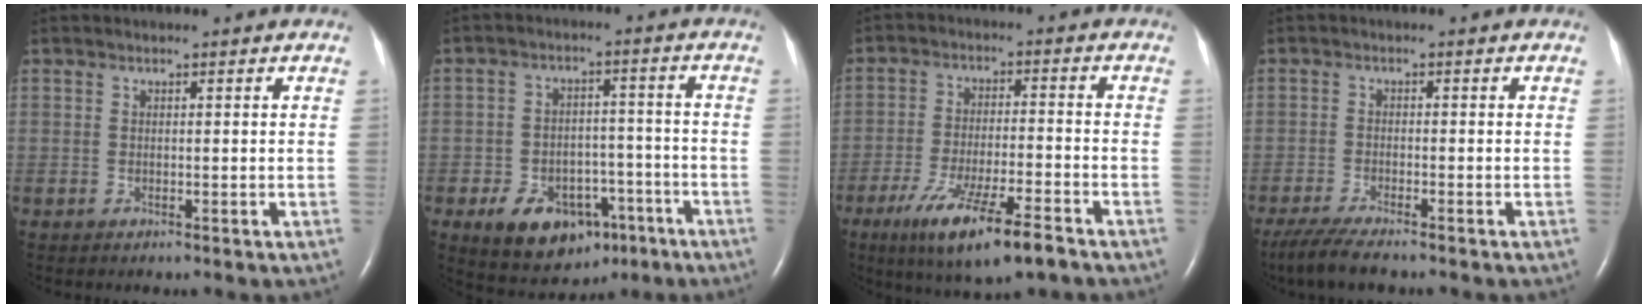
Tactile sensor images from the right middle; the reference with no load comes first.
{"total": 12.0, "force": [-6.4, 7.6, 6.7], "torque": [-0.100, 0.015, -0.085]}
{"total": 12.7, "force": [-8.2, 1.9, 9.5], "torque": [-0.171, -0.027, -0.134]}
{"total": 6.1, "force": [-4.9, 0.7, 3.6], "torque": [-0.072, -0.019, -0.086]}